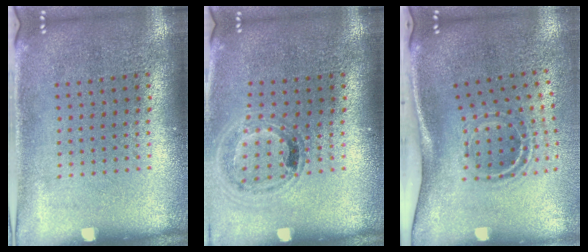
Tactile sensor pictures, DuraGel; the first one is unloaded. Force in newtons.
{"total": 1.0, "press": 1.0, "slide": 0.0}
{"total": 2.0, "press": 1.2, "slide": 1.7}